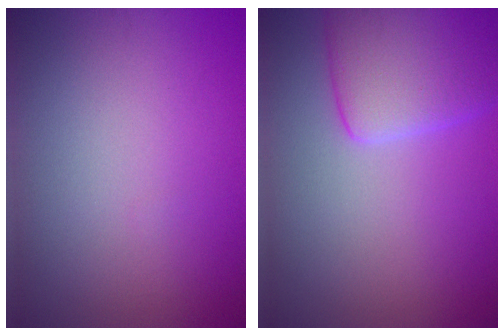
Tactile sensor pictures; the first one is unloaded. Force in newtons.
{"total": 5.7, "press": 5.7, "slide": 0.7}